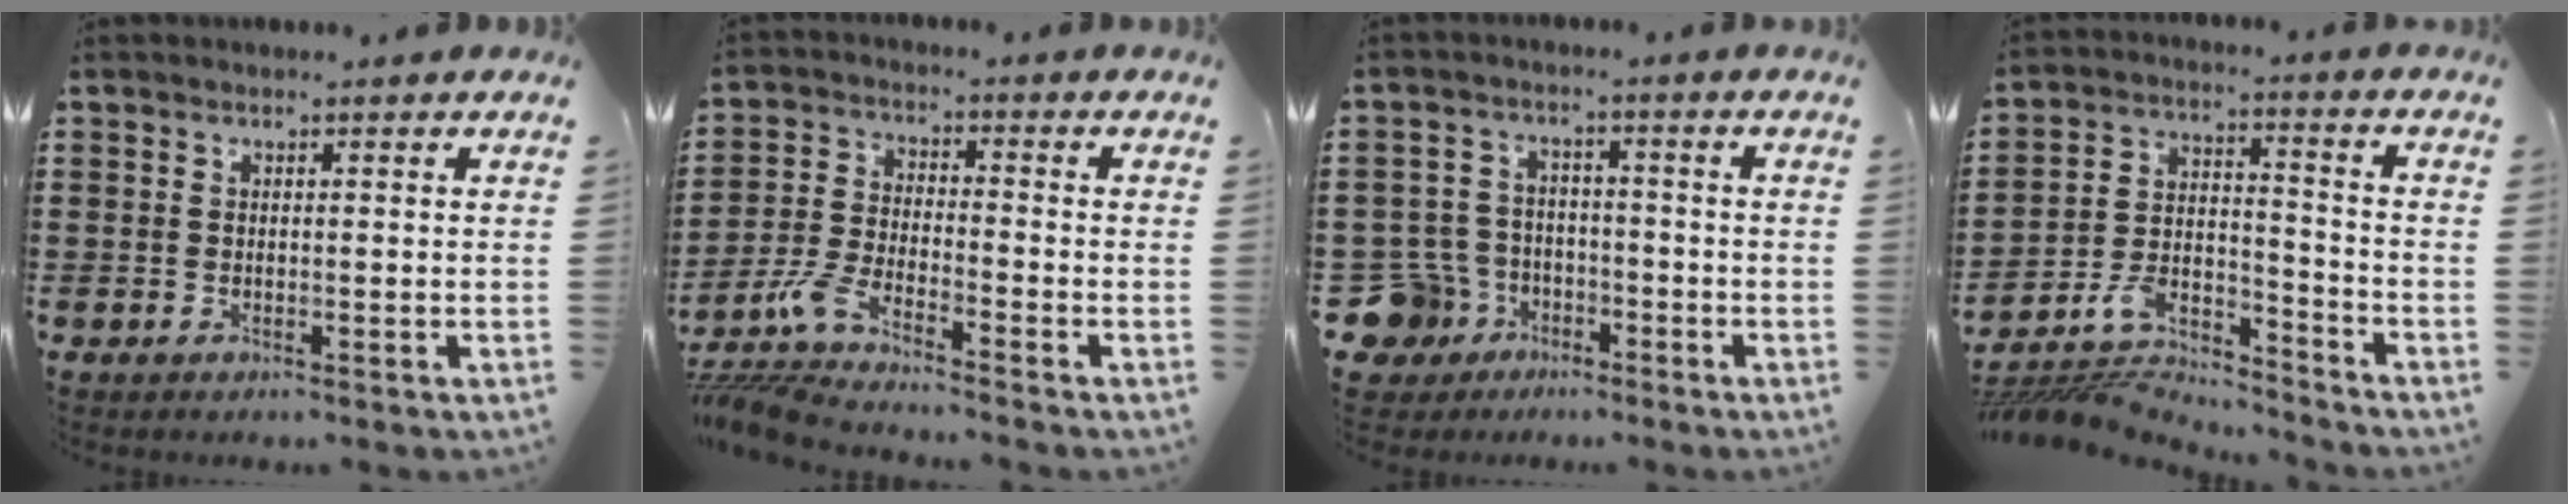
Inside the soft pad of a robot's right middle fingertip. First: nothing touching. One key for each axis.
{"total": 6.3, "fx": -5.3, "fy": 0.8, "fz": 3.3, "tx": -0.096, "ty": -0.019, "tz": -0.108}
{"total": 7.1, "fx": -4.0, "fy": 5.5, "fz": 2.0, "tx": -0.098, "ty": -0.002, "tz": -0.086}
{"total": 7.6, "fx": -6.6, "fy": 2.8, "fz": 2.6, "tx": -0.063, "ty": 0.009, "tz": -0.132}